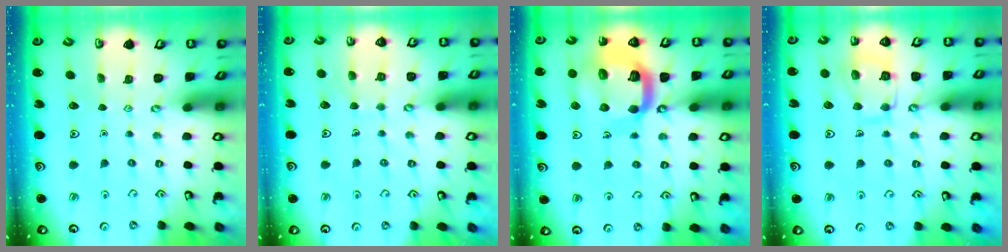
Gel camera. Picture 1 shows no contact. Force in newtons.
{"total": 5.3, "press": 5.2, "slide": 0.4}
{"total": 18.2, "press": 18.1, "slide": 1.8}
{"total": 12.7, "press": 12.6, "slide": 1.2}